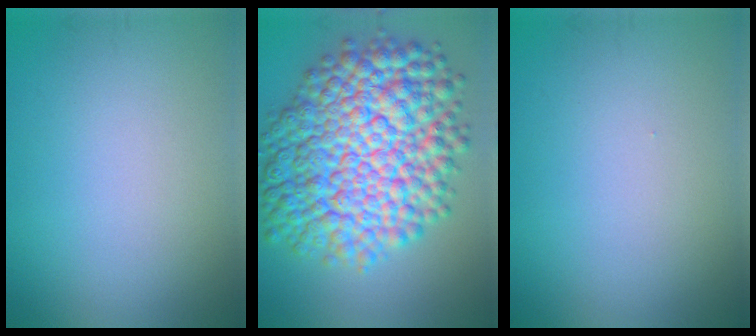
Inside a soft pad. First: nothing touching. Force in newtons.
{"total": 14.3, "press": 14.3, "slide": 0.3}
{"total": 0.0}